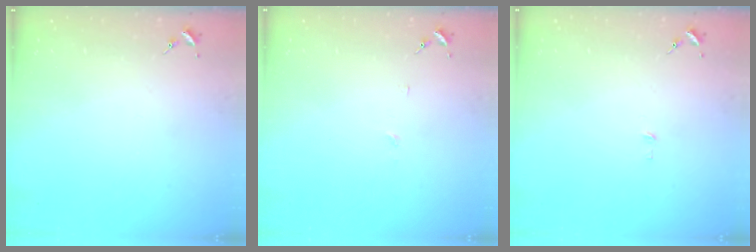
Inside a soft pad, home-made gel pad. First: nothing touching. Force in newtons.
{"total": 3.3, "press": 3.3, "slide": 0.4}
{"total": 2.4, "press": 2.4, "slide": 0.2}